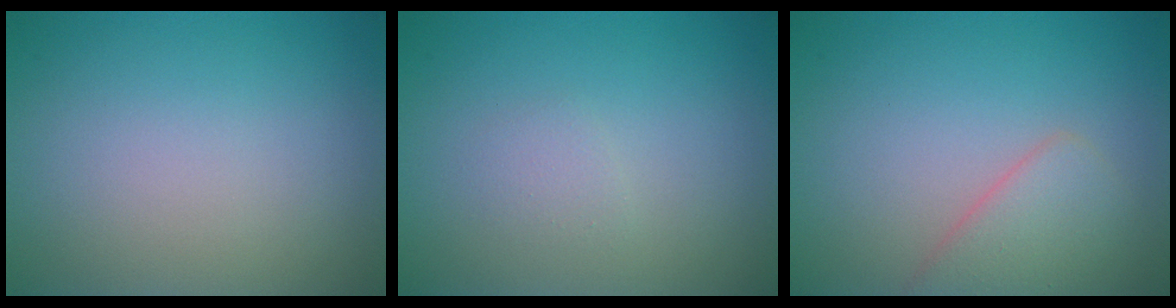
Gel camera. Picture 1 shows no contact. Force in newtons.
{"total": 0.9, "press": 0.9, "slide": 0.1}
{"total": 2.9, "press": 2.9, "slide": 0.1}